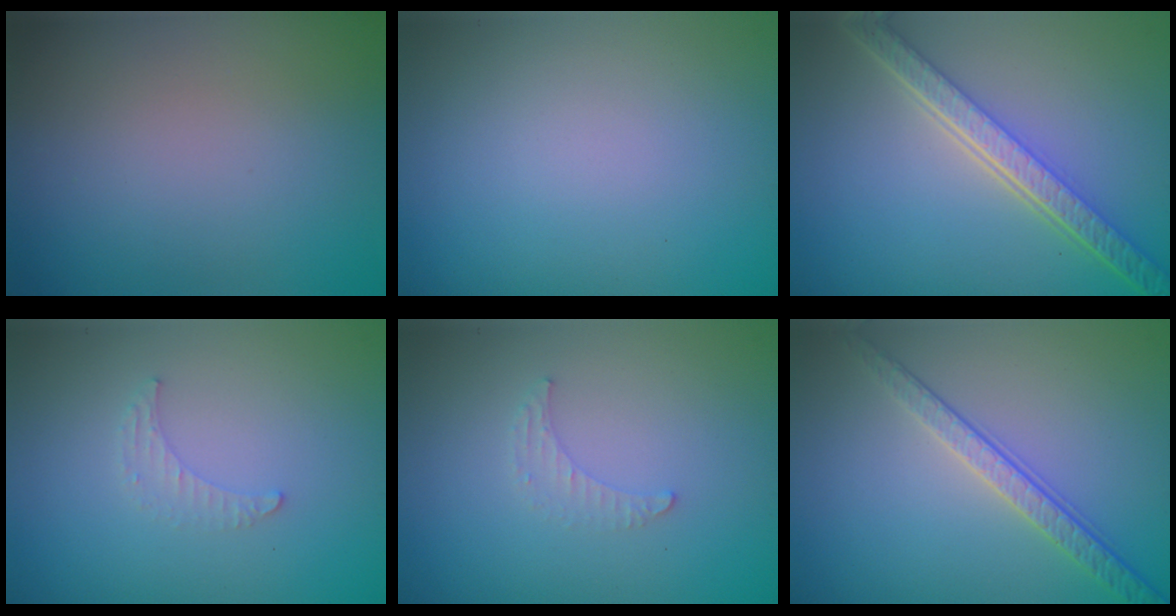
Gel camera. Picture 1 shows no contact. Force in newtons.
{"total": 0.0}
{"total": 5.6, "press": 4.2, "slide": 3.8}
{"total": 1.1, "press": 1.1, "slide": 0.3}
{"total": 1.1, "press": 1.1, "slide": 0.3}
{"total": 2.8, "press": 2.4, "slide": 1.5}